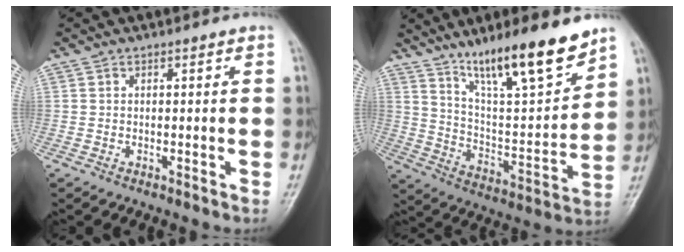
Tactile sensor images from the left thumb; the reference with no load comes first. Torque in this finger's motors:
{"motor_torque": [1.40, 1.38, 1.49, -1.28, 0.12]}